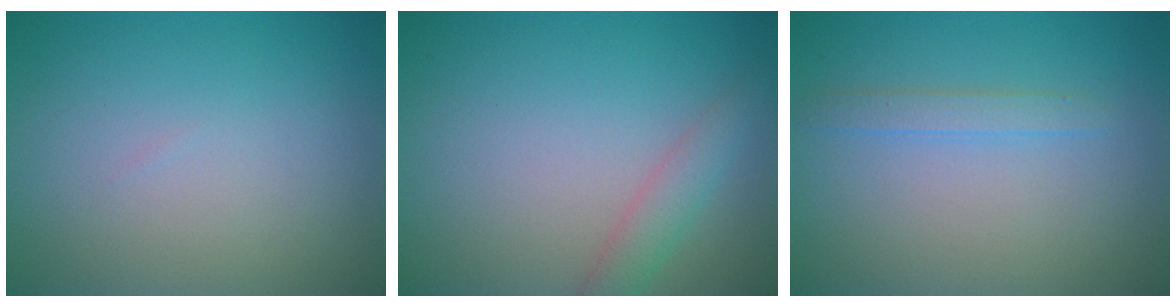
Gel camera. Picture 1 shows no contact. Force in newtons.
{"total": 2.1, "press": 2.1, "slide": 0.1}
{"total": 1.4, "press": 1.4, "slide": 0.1}